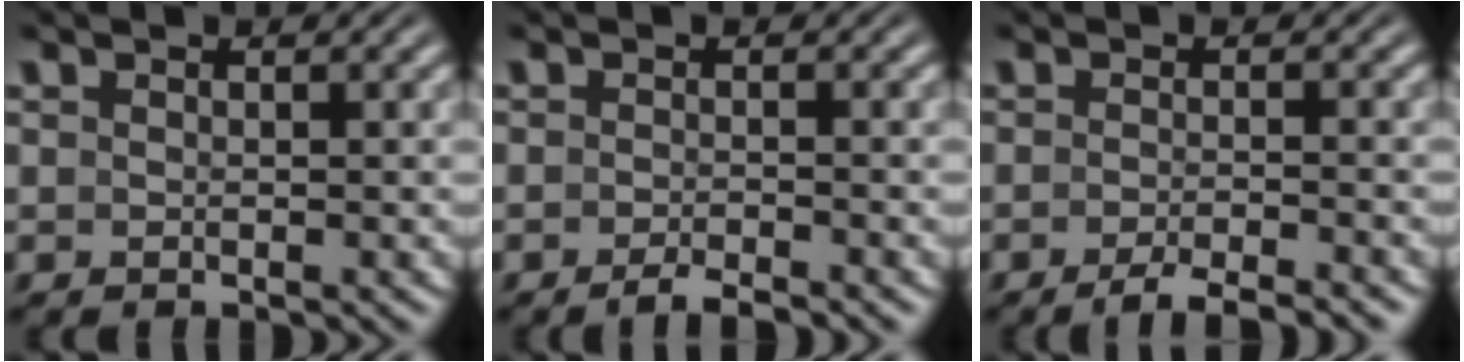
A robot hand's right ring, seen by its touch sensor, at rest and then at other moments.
{"total": 1.8, "force": [-1.7, -0.3, 0.6], "torque": [-0.012, 0.001, -0.033]}
{"total": 3.2, "force": [-2.9, 0.1, 1.4], "torque": [-0.022, -0.002, -0.050]}